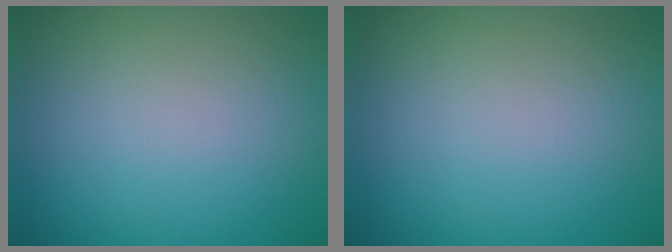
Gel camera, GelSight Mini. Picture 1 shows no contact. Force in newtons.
{"total": 0.0}